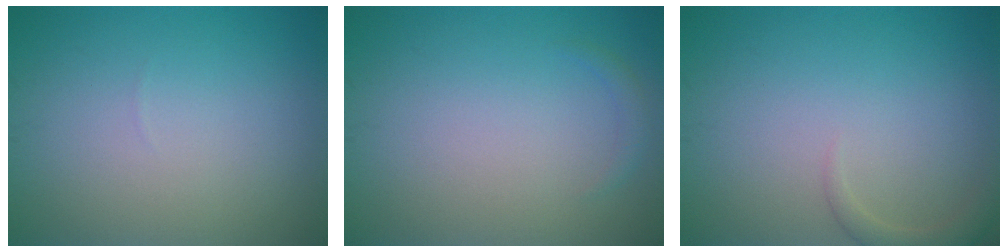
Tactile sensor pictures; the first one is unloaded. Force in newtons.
{"total": 0.8, "press": 0.8, "slide": 0.1}
{"total": 1.5, "press": 1.5, "slide": 0.1}